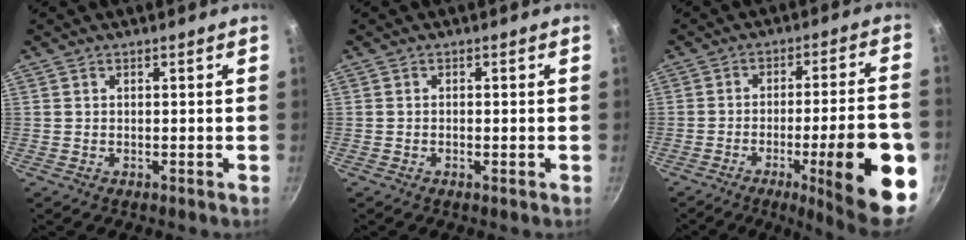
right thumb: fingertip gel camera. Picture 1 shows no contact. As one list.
[{"total": 0.8, "force": [-0.2, 0.1, 0.7], "torque": [-0.016, 0.000, -0.004]}, {"total": 20.6, "force": [-7.2, 4.1, 18.8], "torque": [-0.238, 0.025, -0.094]}]